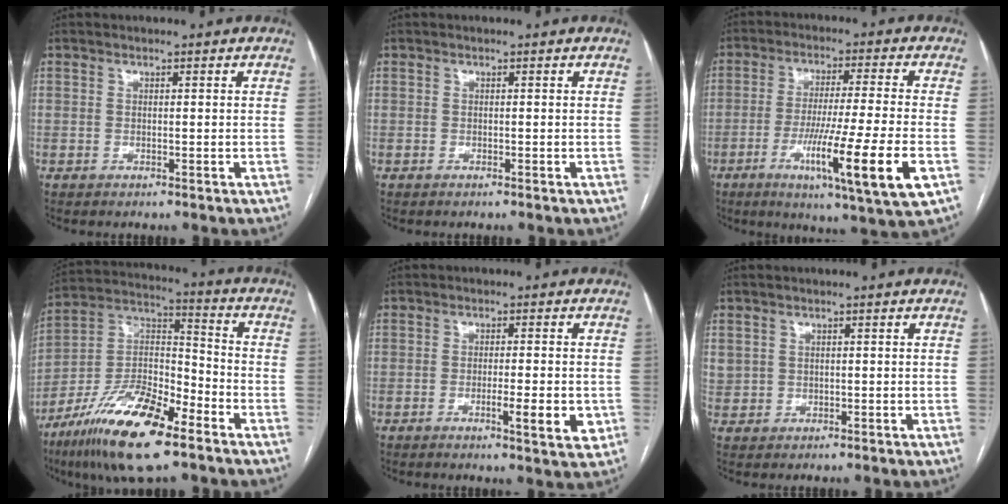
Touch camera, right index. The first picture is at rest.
{"total": 0.0}
{"total": 15.7, "force": [-5.5, -0.6, 14.7], "torque": [-0.245, -0.032, -0.090]}
{"total": 17.7, "force": [-11.2, 4.1, 13.1], "torque": [-0.260, -0.001, -0.200]}
{"total": 5.6, "force": [-1.6, 0.9, 5.3], "torque": [-0.077, -0.005, -0.021]}
{"total": 2.0, "force": [0.5, 1.8, 0.4], "torque": [-0.001, 0.010, 0.015]}